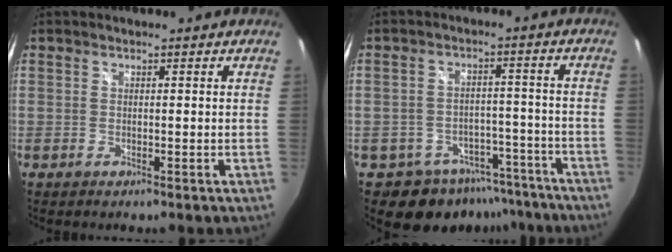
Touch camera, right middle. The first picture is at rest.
{"total": 11.0, "force": [-8.3, 6.7, 2.5], "torque": [-0.047, 0.021, -0.094]}